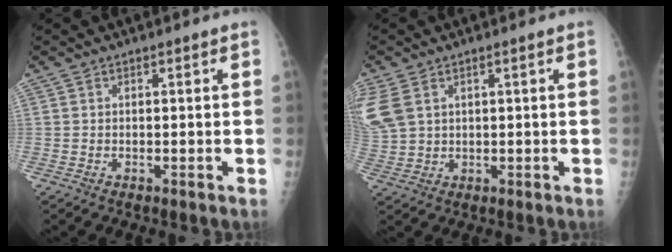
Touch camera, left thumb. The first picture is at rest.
{"total": 8.5, "force": [3.2, 5.9, 5.2], "torque": [-0.144, 0.001, 0.077]}